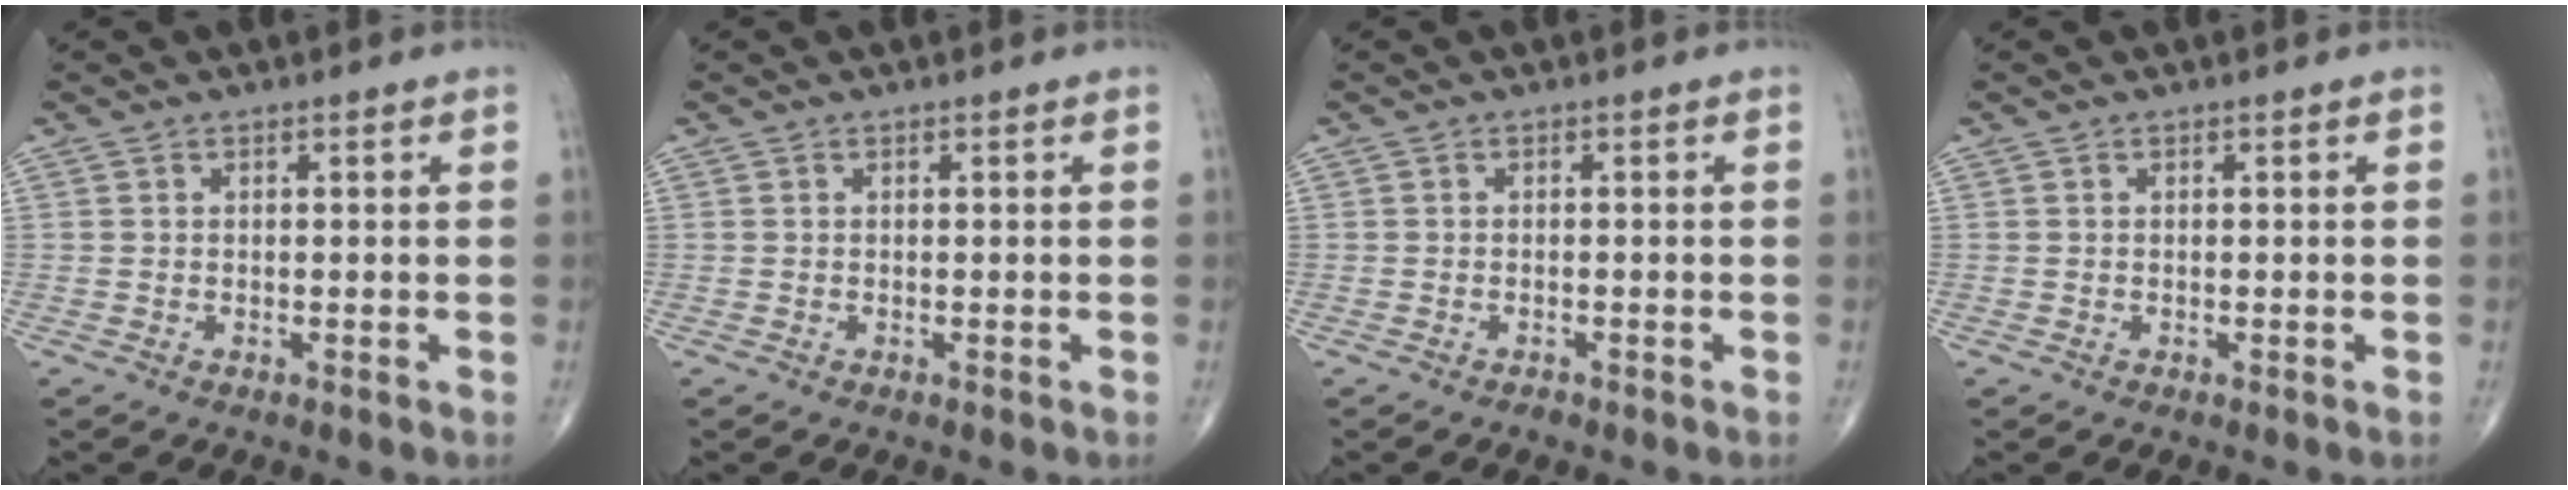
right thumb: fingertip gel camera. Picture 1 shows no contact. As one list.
[{"total": 0.0}, {"total": 0.8, "force": [-0.6, 0.3, 0.3], "torque": [-0.009, 0.004, -0.010]}, {"total": 0.0}]